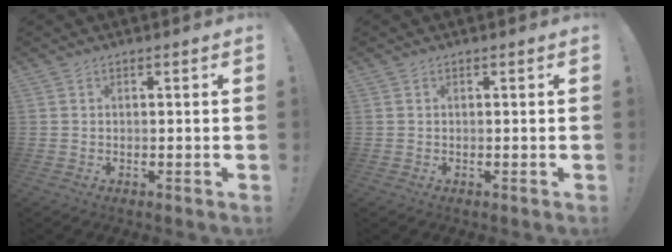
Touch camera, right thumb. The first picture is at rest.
{"total": 0.0}